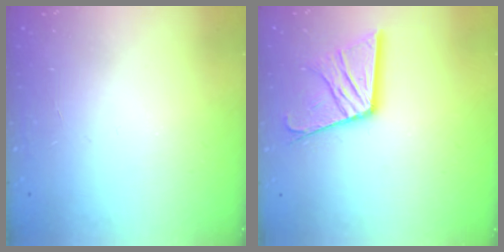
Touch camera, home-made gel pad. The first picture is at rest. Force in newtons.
{"total": 15.3, "press": 15.2, "slide": 1.5}